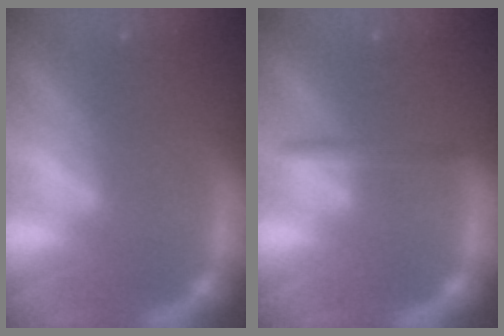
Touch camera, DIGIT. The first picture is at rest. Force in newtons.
{"total": 1.9}